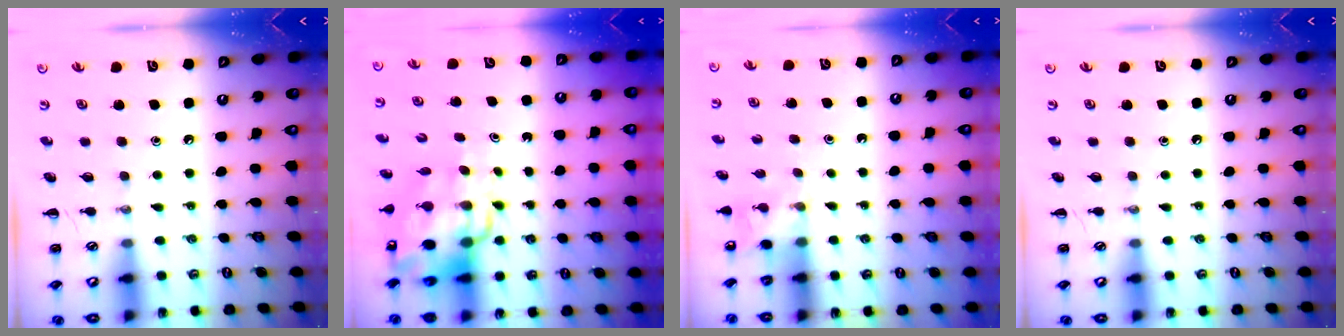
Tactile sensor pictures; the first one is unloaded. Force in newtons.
{"total": 11.7, "press": 11.2, "slide": 3.2}
{"total": 2.0, "press": 1.9, "slide": 0.6}
{"total": 0.0}